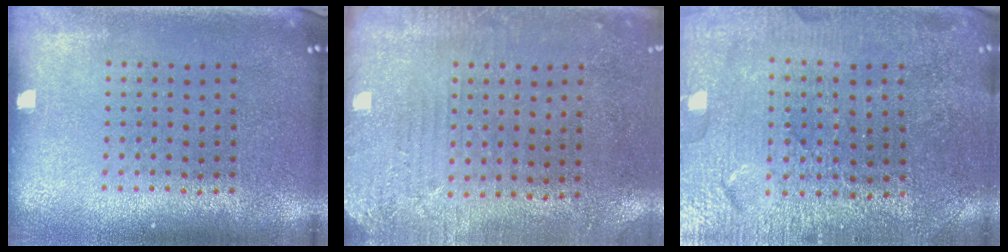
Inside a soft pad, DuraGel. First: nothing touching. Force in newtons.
{"total": 2.8, "press": 2.3, "slide": 1.5}
{"total": 3.2, "press": 3.2, "slide": 0.1}